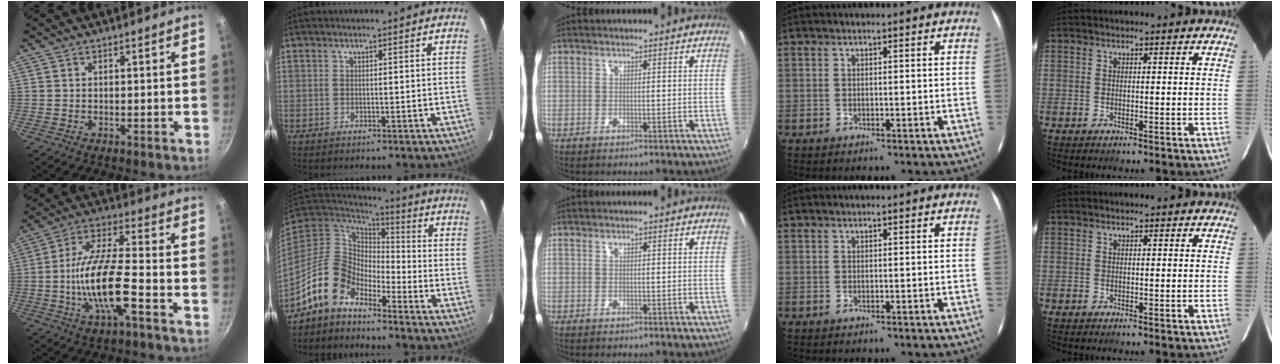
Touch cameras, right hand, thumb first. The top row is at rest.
{"thumb": {"total": 14.7, "force": [-4.7, 4.2, 13.3], "torque": [-0.253, 0.030, -0.096]}, "index": {"total": 10.8, "force": [-8.4, 5.7, 3.9], "torque": [-0.086, 0.022, -0.164]}}